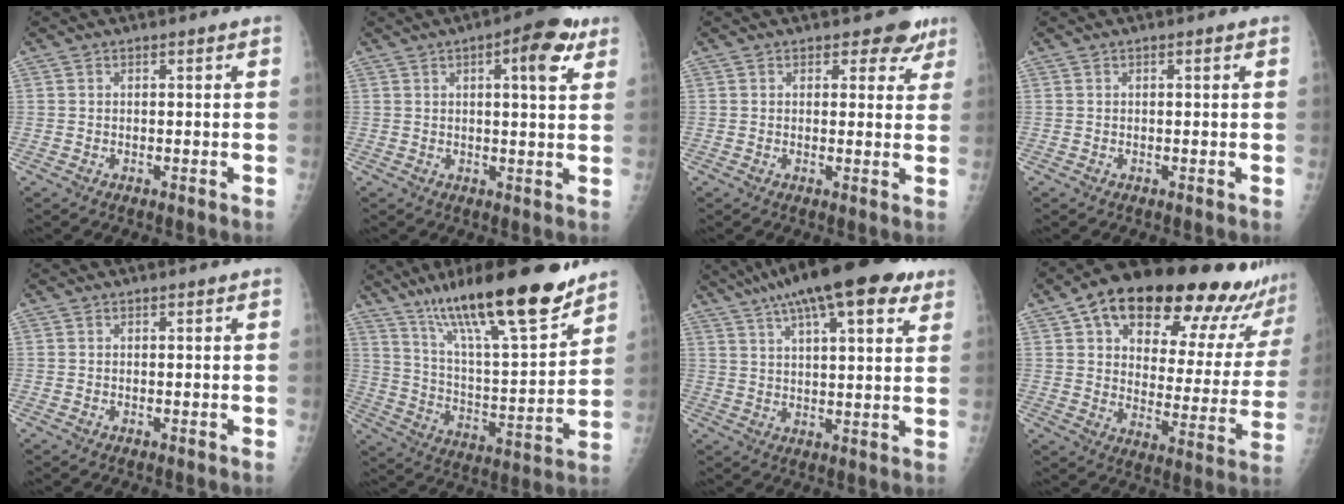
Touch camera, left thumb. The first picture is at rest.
{"total": 8.6, "force": [3.9, 2.6, 7.3], "torque": [-0.086, -0.005, 0.046]}
{"total": 4.6, "force": [3.3, 2.8, 1.5], "torque": [0.015, -0.018, 0.033]}
{"total": 0.5, "force": [0.3, 0.2, 0.4], "torque": [-0.008, 0.000, 0.003]}
{"total": 0.0}
{"total": 24.4, "force": [17.0, 4.8, 16.8], "torque": [-0.258, -0.072, 0.289]}
{"total": 21.1, "force": [13.2, 6.2, 15.4], "torque": [-0.234, 0.005, 0.195]}
{"total": 28.2, "force": [19.9, 10.0, 17.4], "torque": [-0.219, -0.052, 0.275]}